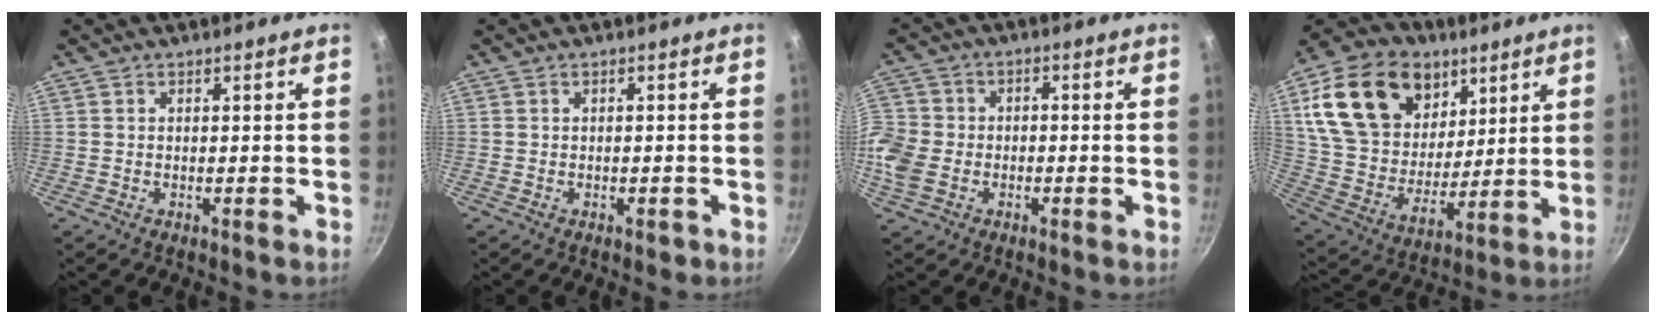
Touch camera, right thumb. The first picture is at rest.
{"total": 1.2, "force": [-0.6, 0.8, 0.7], "torque": [-0.010, 0.004, -0.004]}
{"total": 12.8, "force": [-3.1, 10.5, 6.7], "torque": [-0.167, 0.028, -0.071]}
{"total": 25.1, "force": [10.9, 17.5, 14.3], "torque": [-0.234, -0.035, 0.201]}